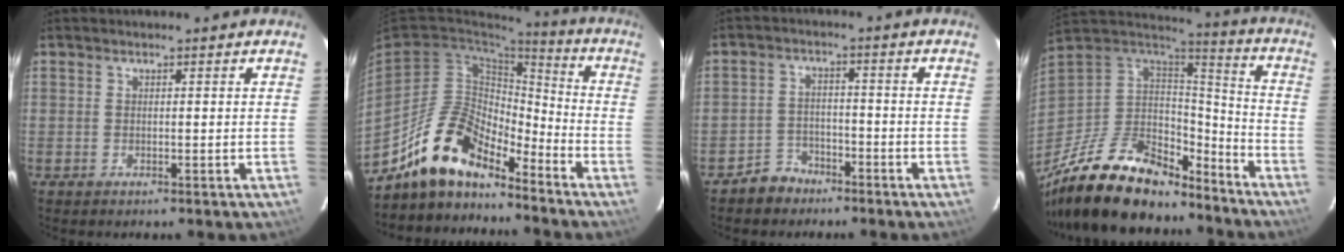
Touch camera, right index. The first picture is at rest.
{"total": 15.0, "force": [-12.2, 5.4, 6.9], "torque": [-0.141, 0.012, -0.228]}
{"total": 5.0, "force": [-3.7, 3.3, 0.2], "torque": [-0.015, 0.019, -0.065]}
{"total": 25.9, "force": [-18.7, 11.9, 13.5], "torque": [-0.286, -0.001, -0.298]}